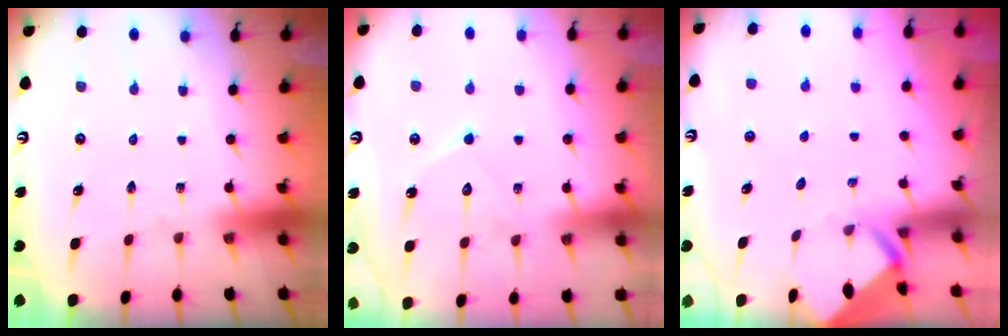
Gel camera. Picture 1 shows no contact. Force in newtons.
{"total": 10.2, "press": 10.2, "slide": 0.9}
{"total": 3.4, "press": 3.4, "slide": 0.3}